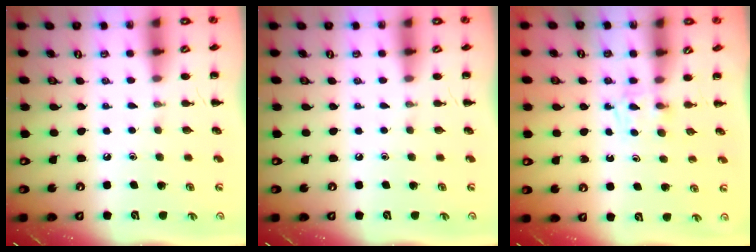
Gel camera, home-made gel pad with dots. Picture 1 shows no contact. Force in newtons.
{"total": 0.0}
{"total": 2.4, "press": 2.1, "slide": 1.1}